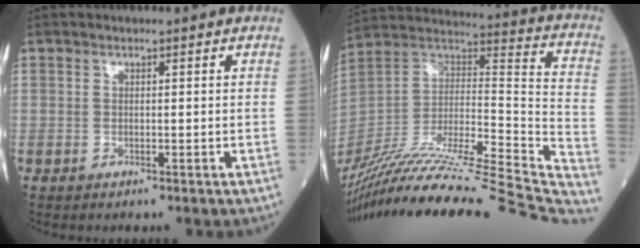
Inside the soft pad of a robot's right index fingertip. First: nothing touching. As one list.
[{"total": 41.4, "force": [-35.9, 1.9, 20.6], "torque": [-0.266, -0.068, -0.527]}]